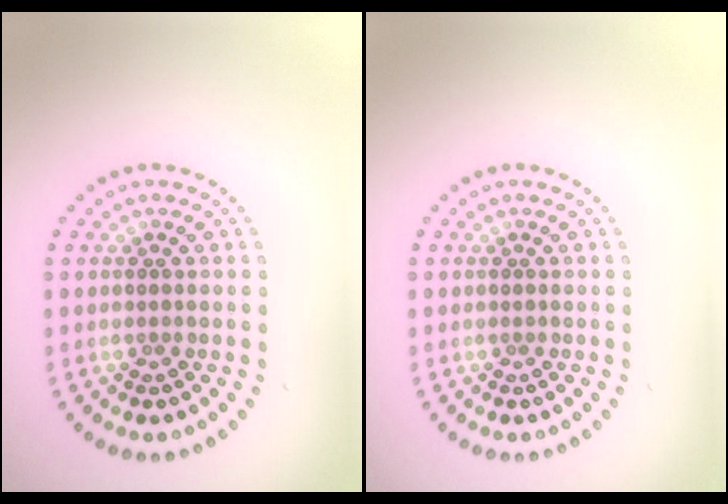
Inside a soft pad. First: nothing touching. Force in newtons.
{"total": 0.0}